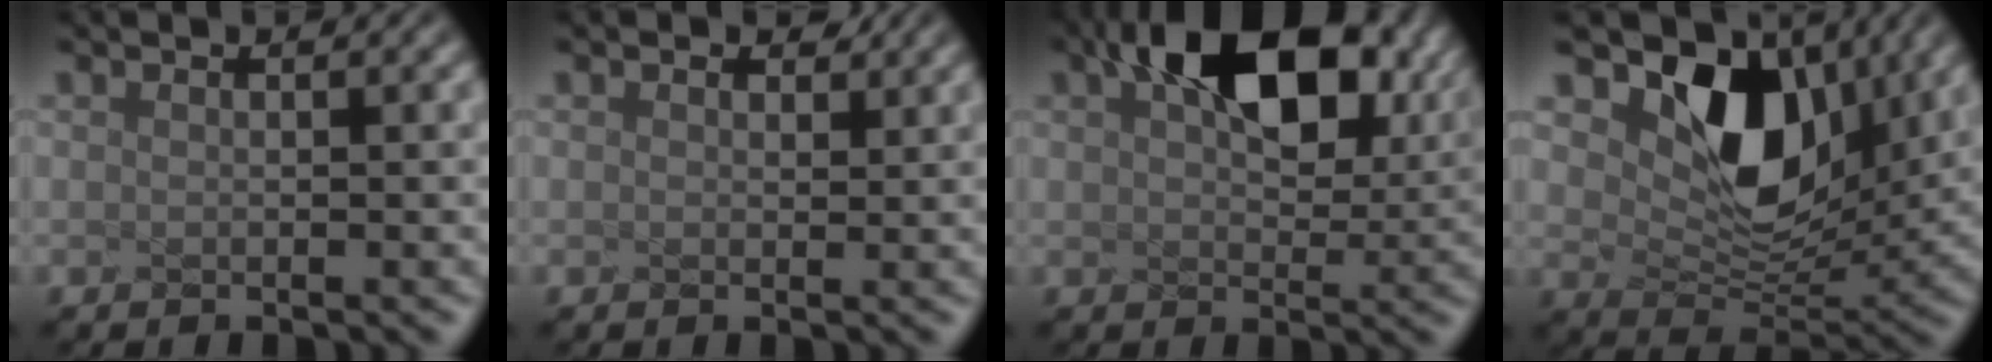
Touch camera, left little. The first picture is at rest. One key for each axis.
{"total": 0.7, "fx": 0.5, "fy": -0.4, "fz": -0.4, "tx": -0.007, "ty": -0.007, "tz": 0.021}
{"total": 8.7, "fx": 3.4, "fy": 4.5, "fz": 6.7, "tx": -0.138, "ty": 0.002, "tz": 0.102}
{"total": 5.8, "fx": 2.1, "fy": 4.0, "fz": 3.7, "tx": -0.095, "ty": -0.030, "tz": 0.079}